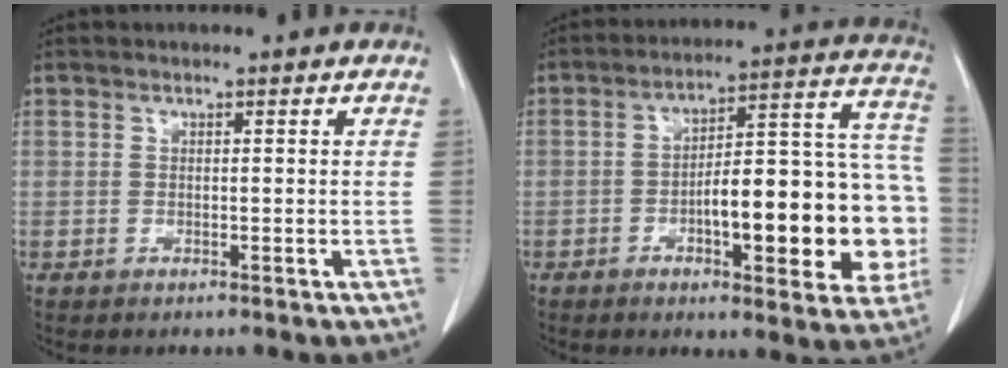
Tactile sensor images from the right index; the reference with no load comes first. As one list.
[{"total": 20.7, "force": [-4.5, 5.8, 19.3], "torque": [-0.202, 0.047, -0.050]}]